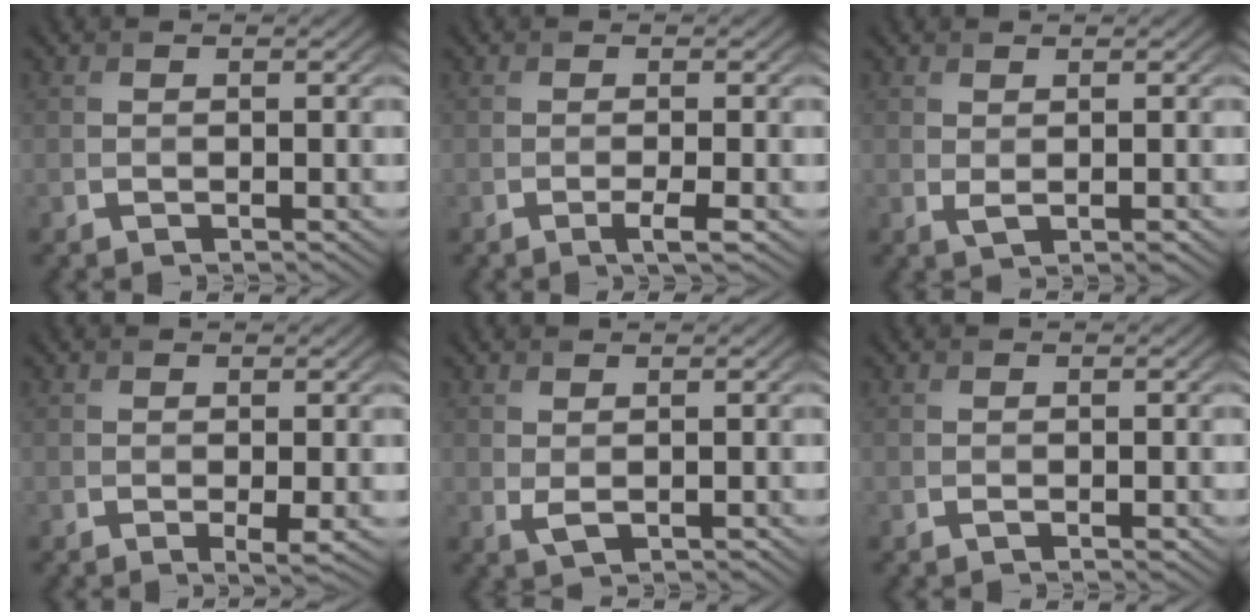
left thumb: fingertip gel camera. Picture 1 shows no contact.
{"total": 1.8, "force": [-0.7, 0.1, 1.7], "torque": [-0.027, 0.001, -0.016]}
{"total": 1.4, "force": [0.3, 0.4, 1.3], "torque": [-0.030, -0.004, 0.009]}
{"total": 1.2, "force": [-0.1, -0.1, 1.2], "torque": [-0.020, -0.005, -0.003]}
{"total": 1.6, "force": [0.2, 0.7, 1.4], "torque": [-0.033, -0.006, 0.009]}
{"total": 0.6, "force": [-0.2, 0.2, 0.5], "torque": [-0.009, -0.003, -0.001]}